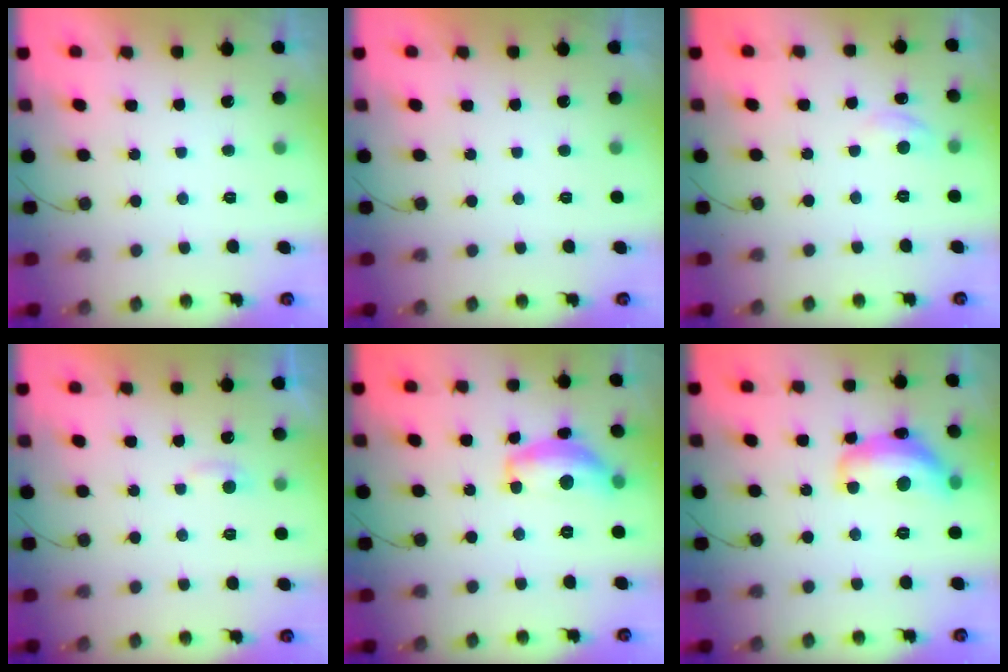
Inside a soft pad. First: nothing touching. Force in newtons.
{"total": 0.0}
{"total": 6.3, "press": 6.3, "slide": 0.9}
{"total": 2.7, "press": 2.7, "slide": 0.2}
{"total": 14.0, "press": 13.9, "slide": 1.0}
{"total": 14.0, "press": 14.0, "slide": 0.7}